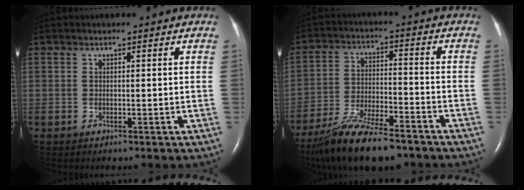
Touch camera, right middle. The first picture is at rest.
{"total": 14.2, "force": [-11.2, 3.0, 8.2], "torque": [-0.158, -0.020, -0.196]}